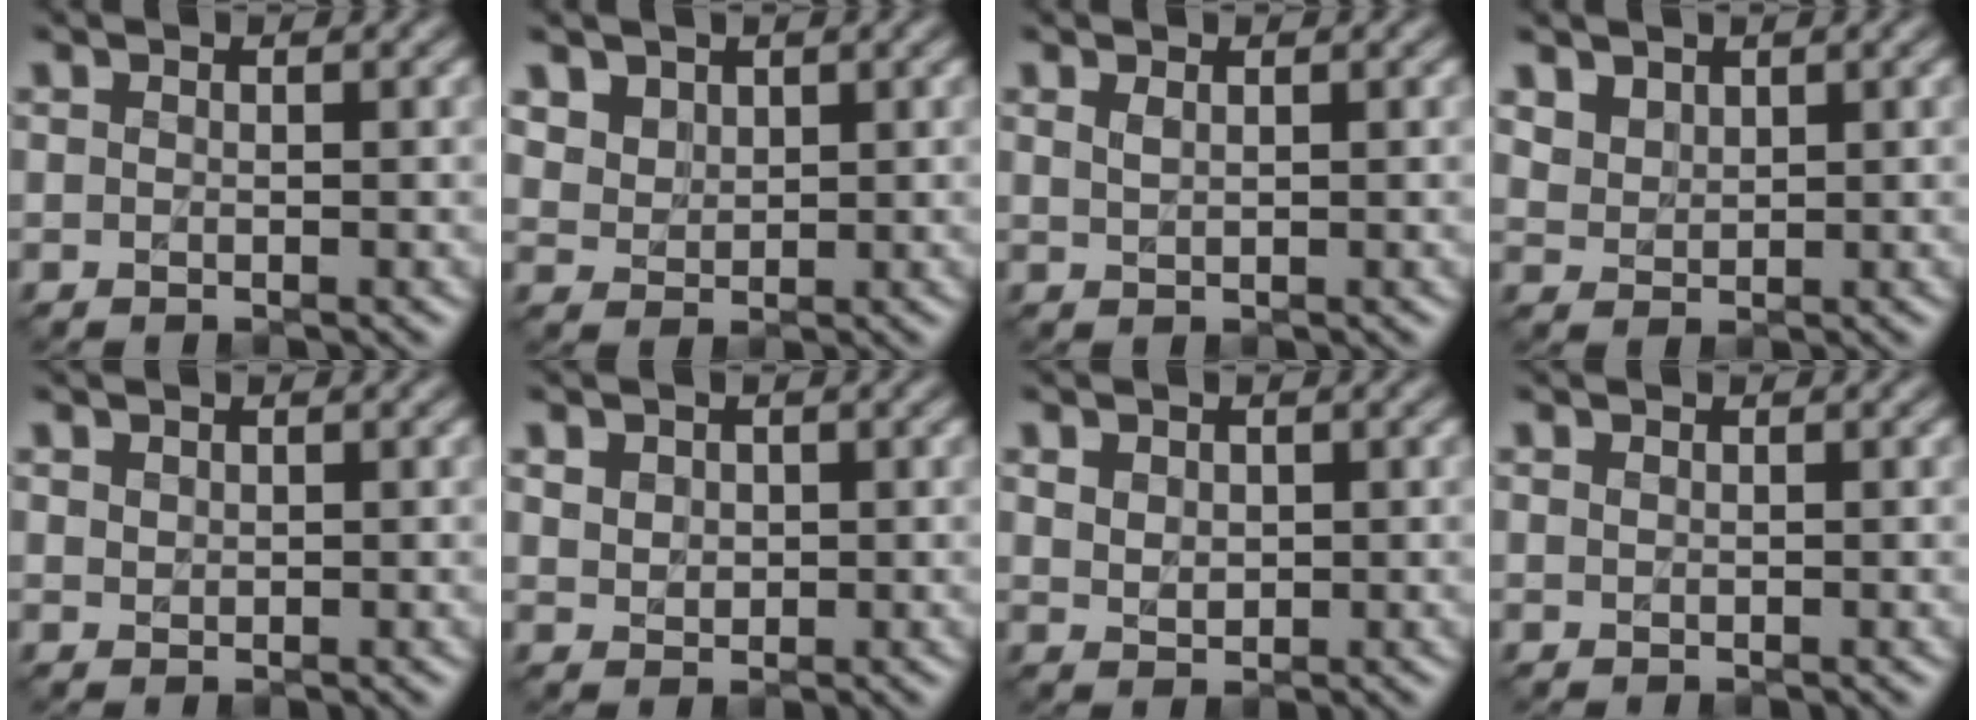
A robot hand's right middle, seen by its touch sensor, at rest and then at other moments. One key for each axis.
{"total": 3.0, "fx": 2.1, "fy": 2.0, "fz": 1.0, "tx": -0.035, "ty": 0.000, "tz": 0.053}
{"total": 0.6, "fx": 0.4, "fy": 0.2, "fz": 0.4, "tx": -0.006, "ty": -0.001, "tz": 0.013}
{"total": 2.2, "fx": 1.7, "fy": 1.3, "fz": 0.7, "tx": -0.022, "ty": -0.005, "tz": 0.048}
{"total": 0.5, "fx": 0.5, "fy": 0.3, "fz": 0.0, "tx": -0.001, "ty": -0.003, "tz": 0.016}
{"total": 1.9, "fx": 0.9, "fy": 1.5, "fz": 0.8, "tx": -0.019, "ty": 0.006, "tz": 0.021}
{"total": 1.6, "fx": 0.6, "fy": 1.2, "fz": 0.8, "tx": -0.015, "ty": -0.006, "tz": 0.021}
{"total": 0.0}